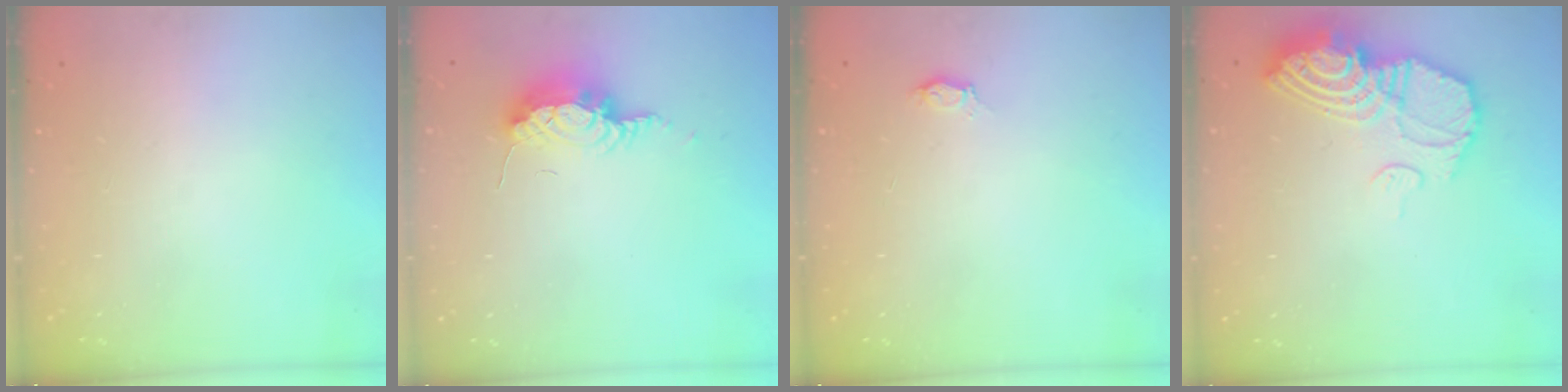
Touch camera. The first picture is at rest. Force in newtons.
{"total": 7.9, "press": 7.7, "slide": 1.8}
{"total": 2.0, "press": 2.0, "slide": 0.3}
{"total": 15.3, "press": 15.2, "slide": 1.5}